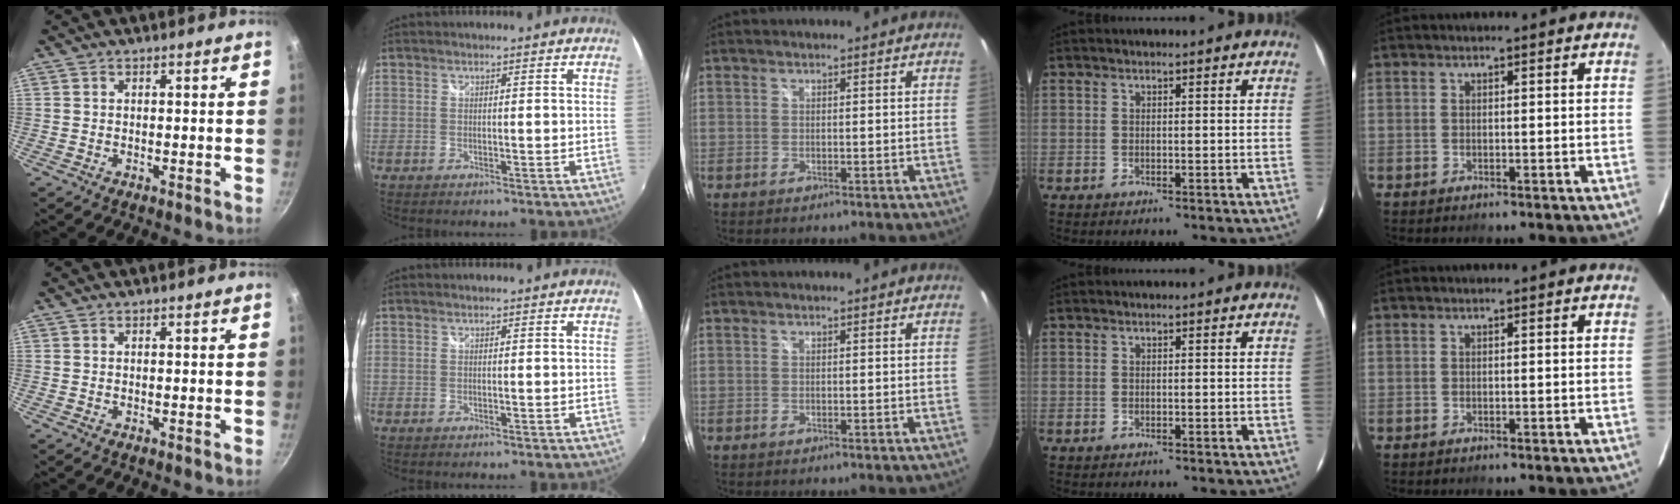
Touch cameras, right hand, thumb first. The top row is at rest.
{}